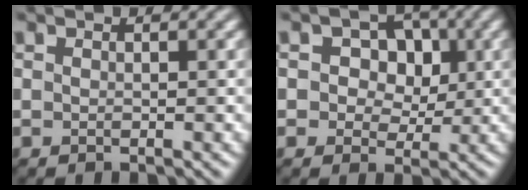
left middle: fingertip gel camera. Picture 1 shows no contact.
{"total": 5.3, "force": [1.7, 4.3, 2.6], "torque": [-0.023, 0.017, 0.005]}